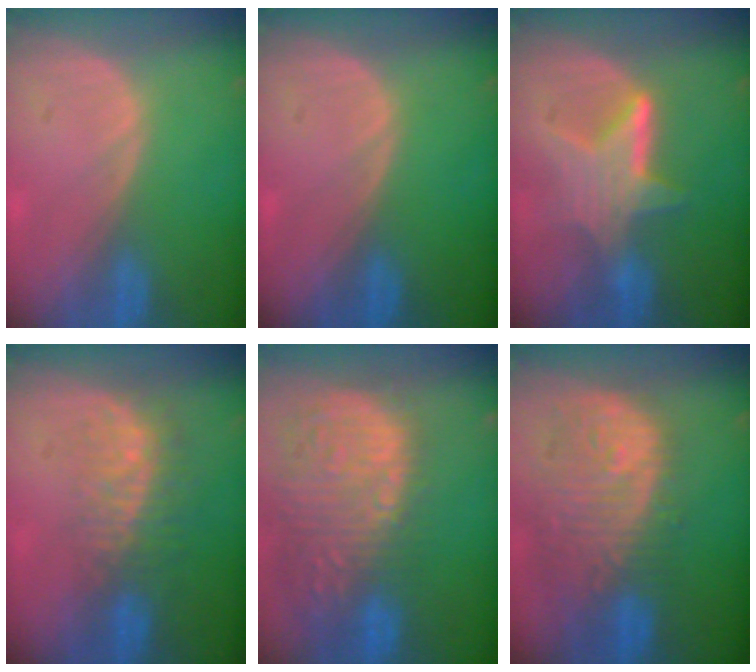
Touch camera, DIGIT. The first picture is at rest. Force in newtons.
{"total": 0.0}
{"total": 6.2, "press": 6.1, "slide": 0.9}
{"total": 8.4, "press": 7.2, "slide": 4.3}
{"total": 15.5, "press": 12.6, "slide": 9.0}
{"total": 12.3, "press": 10.8, "slide": 5.9}